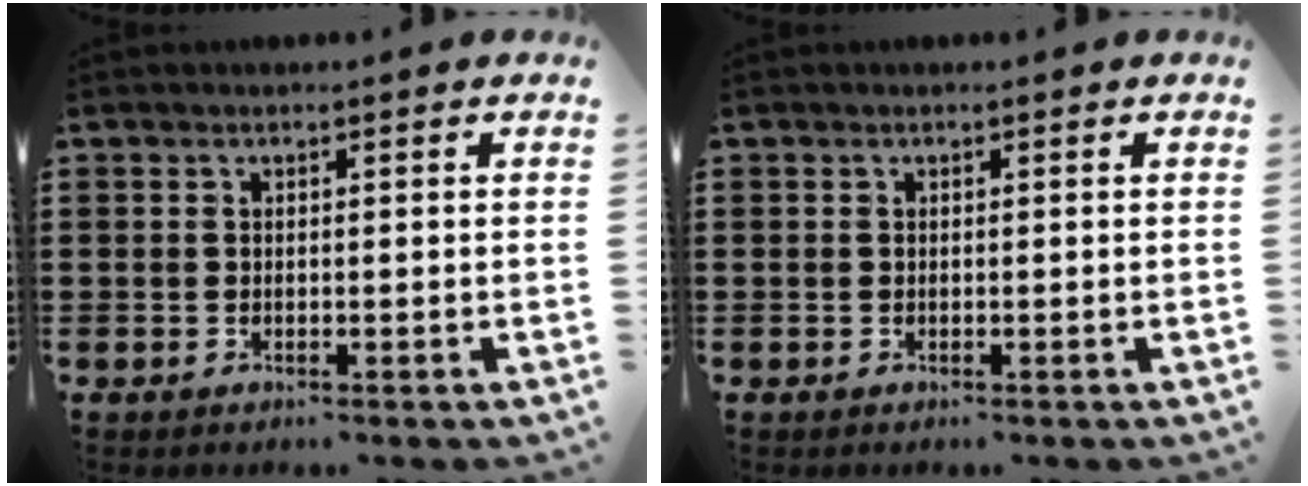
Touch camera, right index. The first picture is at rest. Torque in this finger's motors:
{"motor_torque": [0.01, 0.01, 0.00, 0.00]}